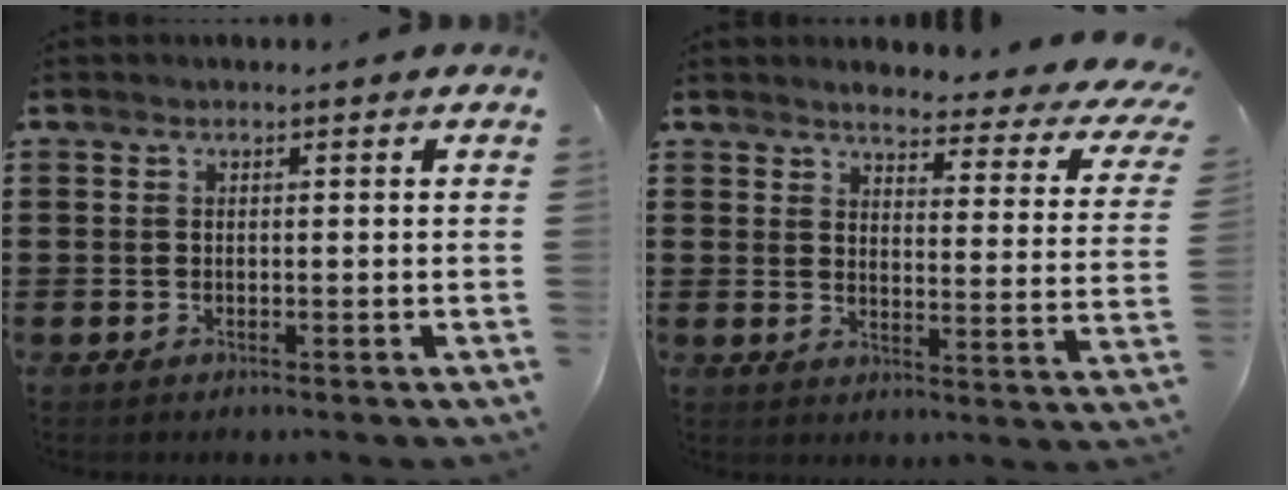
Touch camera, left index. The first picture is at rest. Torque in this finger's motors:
{"motor_torque": [2.14, 0.00, 0.20, -0.02]}